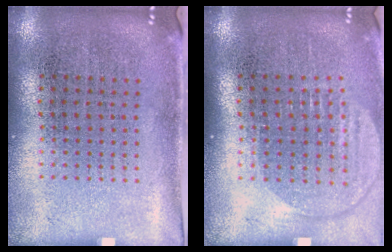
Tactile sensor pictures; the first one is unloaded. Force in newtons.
{"total": 1.5, "press": 1.3, "slide": 0.8}